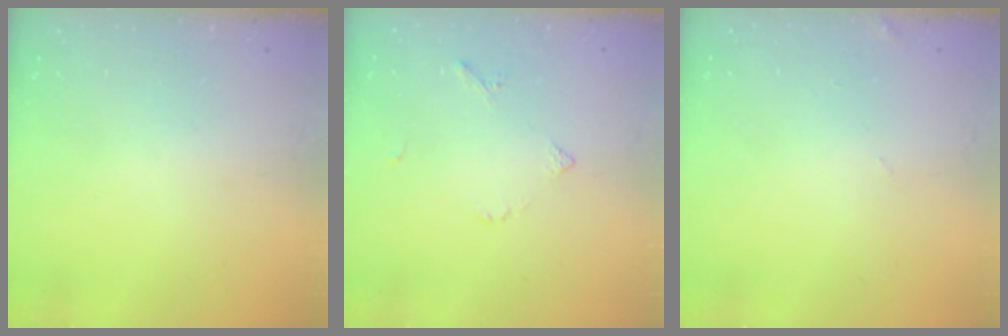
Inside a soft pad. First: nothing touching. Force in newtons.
{"total": 4.2, "press": 4.1, "slide": 0.8}
{"total": 2.2, "press": 2.2, "slide": 0.2}